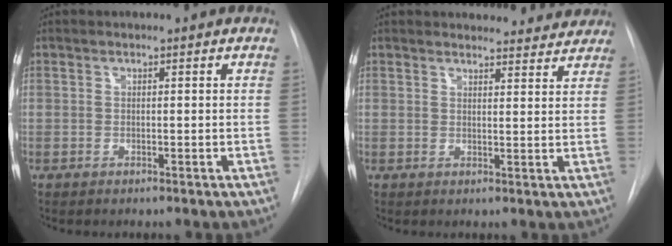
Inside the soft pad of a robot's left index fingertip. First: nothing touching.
{"total": 9.4, "force": [9.1, 2.2, 0.9], "torque": [0.014, -0.004, 0.091]}